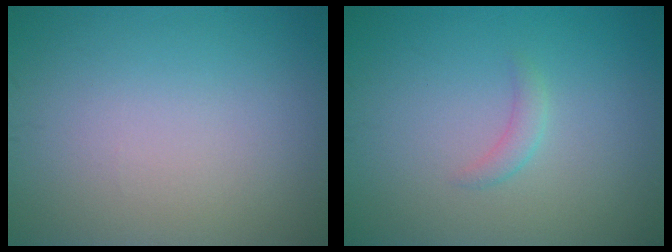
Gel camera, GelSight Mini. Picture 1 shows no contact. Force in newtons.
{"total": 1.2, "press": 1.1, "slide": 0.0}